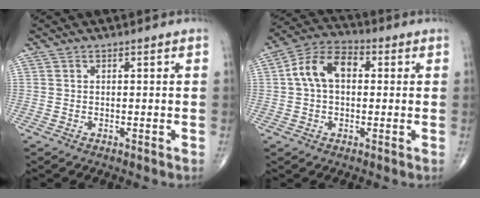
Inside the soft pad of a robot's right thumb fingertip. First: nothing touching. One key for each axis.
{"total": 10.0, "fx": 1.3, "fy": 6.4, "fz": 7.5, "tx": -0.135, "ty": 0.032, "tz": 0.016}